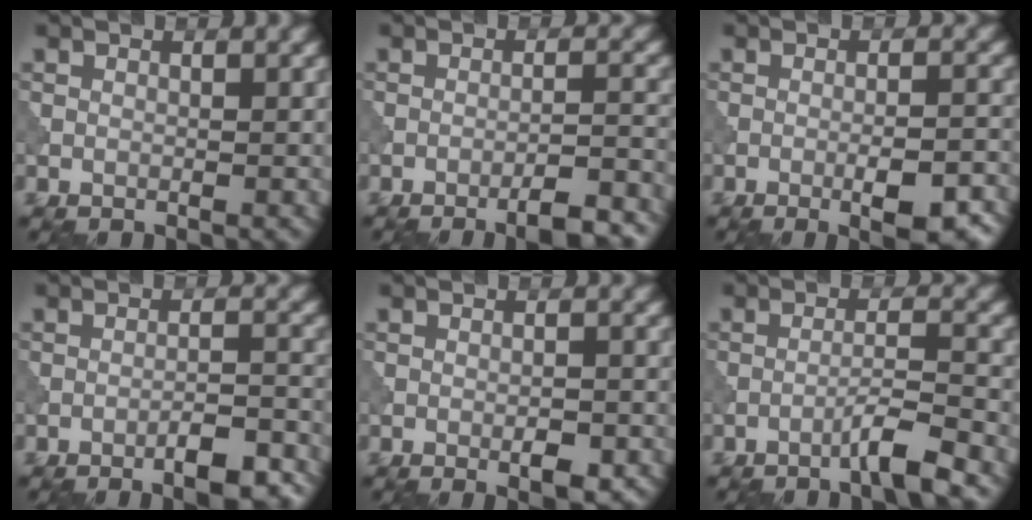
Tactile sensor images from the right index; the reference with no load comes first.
{"total": 5.4, "force": [-4.1, 1.0, 3.4], "torque": [-0.047, 0.011, -0.058]}
{"total": 5.8, "force": [-2.9, 1.5, 4.8], "torque": [-0.076, 0.010, -0.032]}
{"total": 4.5, "force": [-3.0, 1.0, 3.3], "torque": [-0.053, 0.009, -0.043]}
{"total": 2.3, "force": [-1.0, 0.7, 1.9], "torque": [-0.028, 0.002, -0.014]}
{"total": 3.3, "force": [-2.2, 0.0, 2.5], "torque": [-0.036, 0.014, -0.050]}